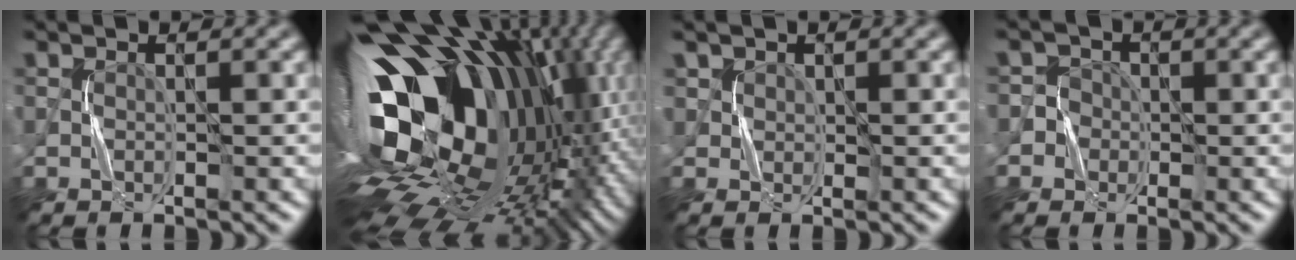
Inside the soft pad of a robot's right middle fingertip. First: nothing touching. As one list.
[{"total": 21.7, "force": [0.4, 14.1, 16.5], "torque": [-0.288, -0.050, 0.025]}, {"total": 1.2, "force": [0.6, 1.1, 0.2], "torque": [-0.001, -0.003, 0.012]}, {"total": 2.6, "force": [-0.9, 2.5, 0.3], "torque": [0.019, 0.012, -0.031]}]